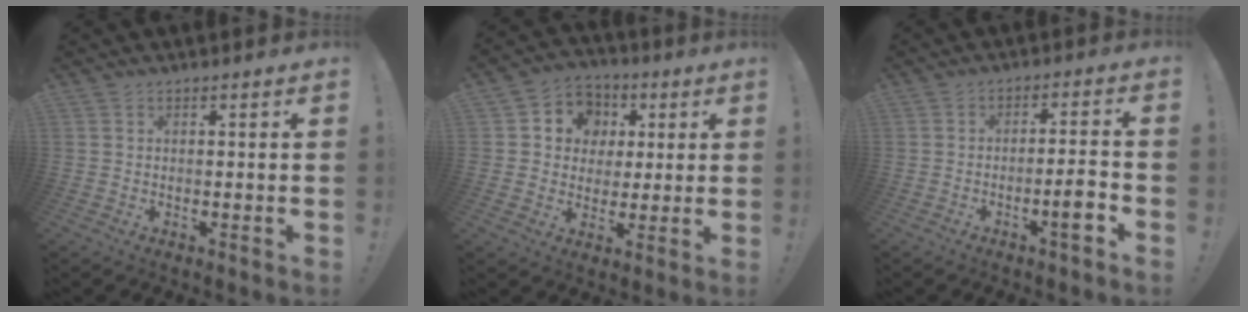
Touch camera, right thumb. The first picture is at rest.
{"total": 9.2, "force": [1.4, 8.6, 2.7], "torque": [-0.033, -0.005, 0.034]}
{"total": 7.4, "force": [-3.1, 0.7, 6.6], "torque": [-0.093, 0.007, -0.053]}